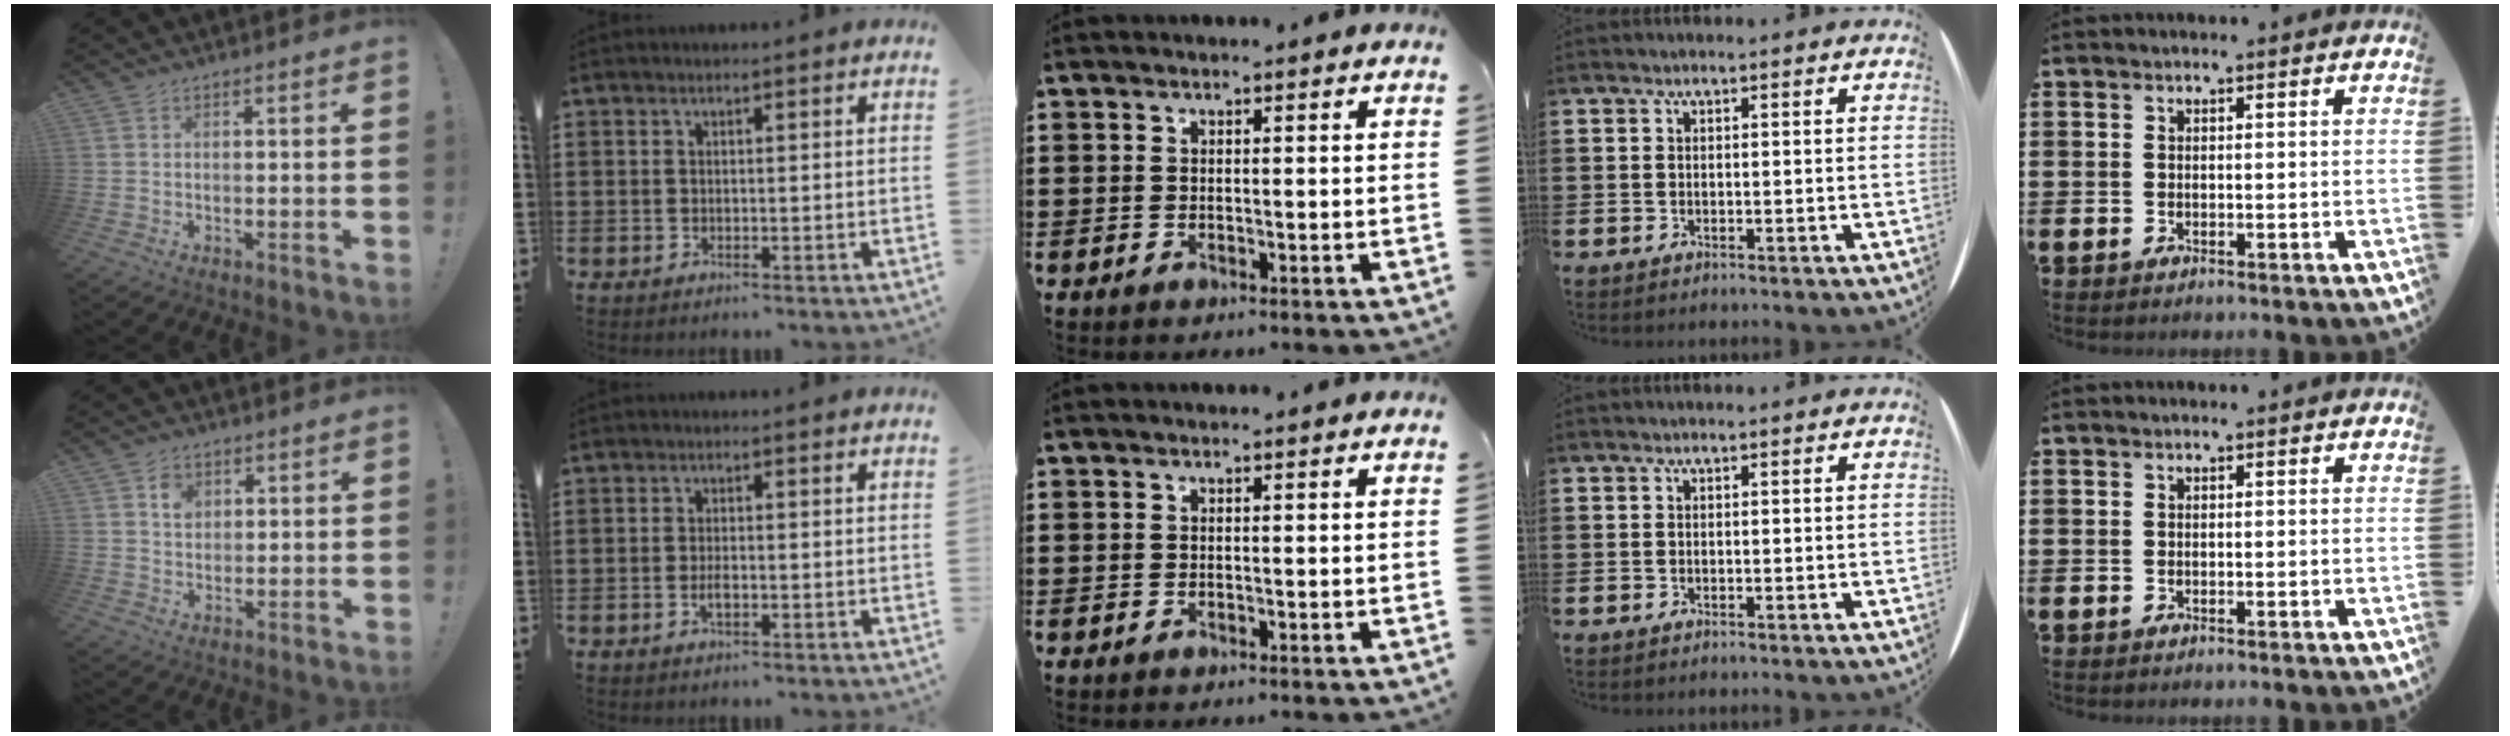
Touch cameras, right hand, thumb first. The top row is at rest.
{"thumb": {"total": 4.3, "force": [1.7, 3.5, 1.8], "torque": [-0.018, -0.006, 0.028]}, "index": {"total": 2.0, "force": [-0.6, 0.7, 1.7], "torque": [-0.032, -0.001, -0.010]}}